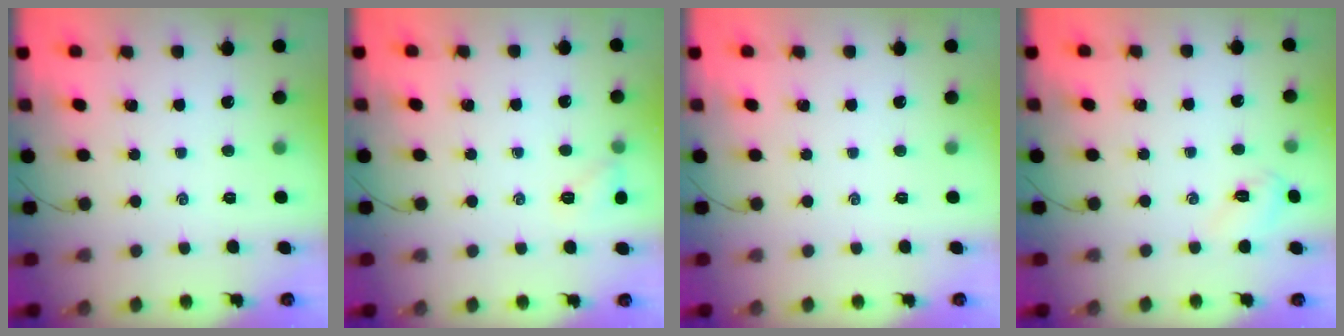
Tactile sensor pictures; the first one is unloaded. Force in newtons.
{"total": 6.4, "press": 6.2, "slide": 1.9}
{"total": 0.0}
{"total": 3.6, "press": 3.5, "slide": 1.0}